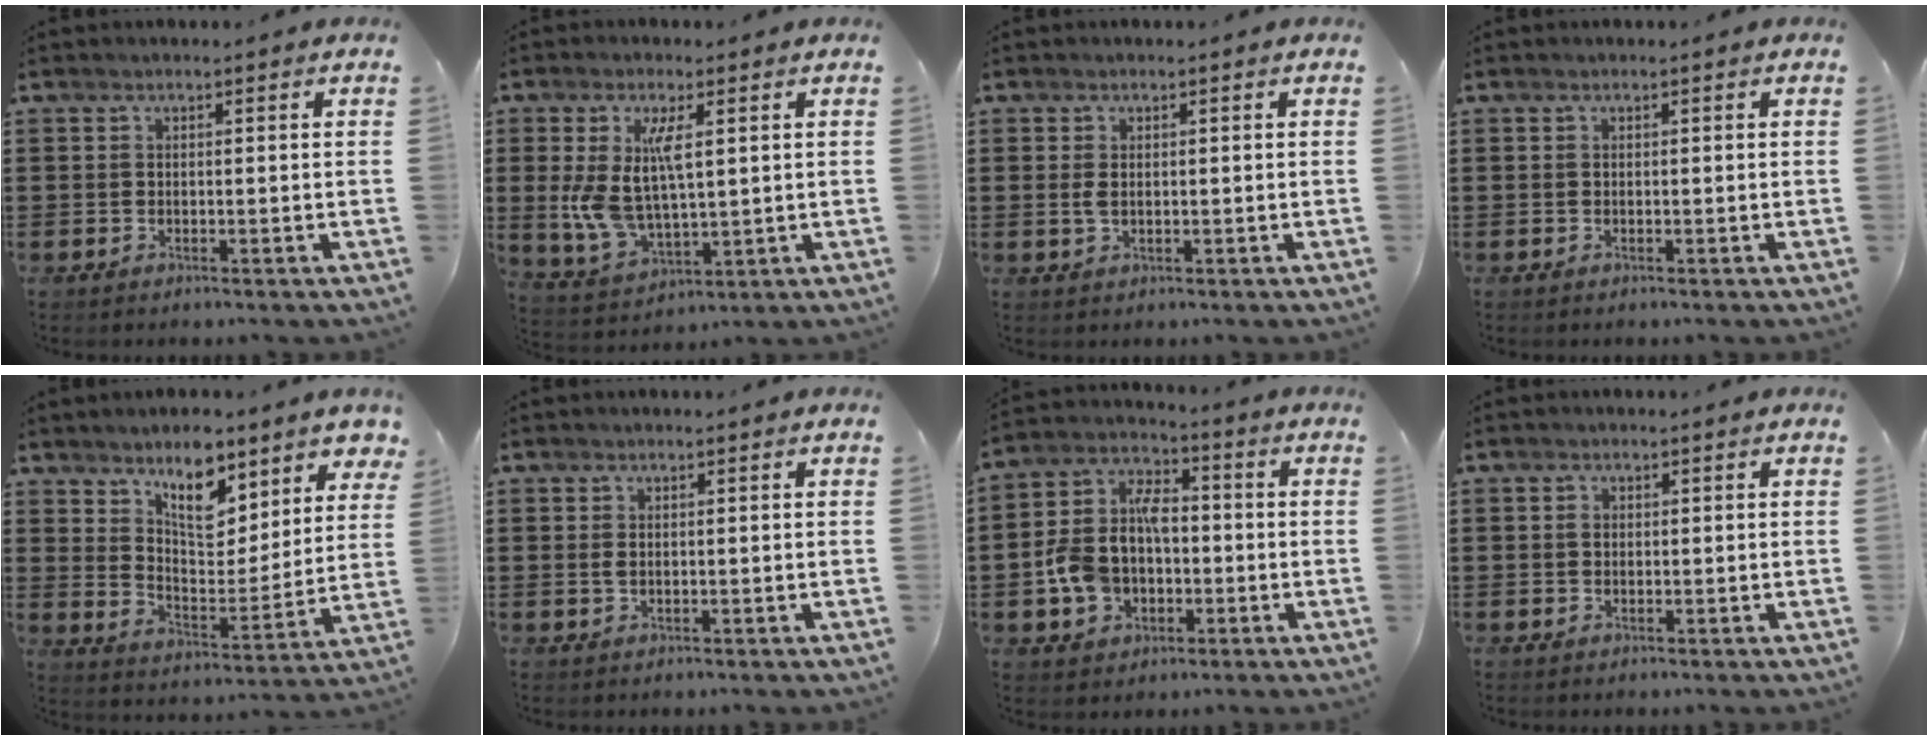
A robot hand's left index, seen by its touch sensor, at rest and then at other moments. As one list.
[{"total": 9.5, "force": [2.0, 4.6, 8.1], "torque": [-0.184, 0.001, 0.031]}, {"total": 1.8, "force": [0.1, 1.1, 1.4], "torque": [-0.030, 0.004, 0.001]}, {"total": 0.0}, {"total": 8.8, "force": [7.1, 3.4, 3.9], "torque": [-0.065, -0.044, 0.121]}, {"total": 1.2, "force": [0.1, 0.8, 0.8], "torque": [-0.018, 0.005, 0.001]}, {"total": 9.8, "force": [-1.3, 7.3, 6.3], "torque": [-0.162, 0.015, -0.026]}, {"total": 1.0, "force": [0.3, 0.8, 0.4], "torque": [-0.010, 0.004, 0.006]}]